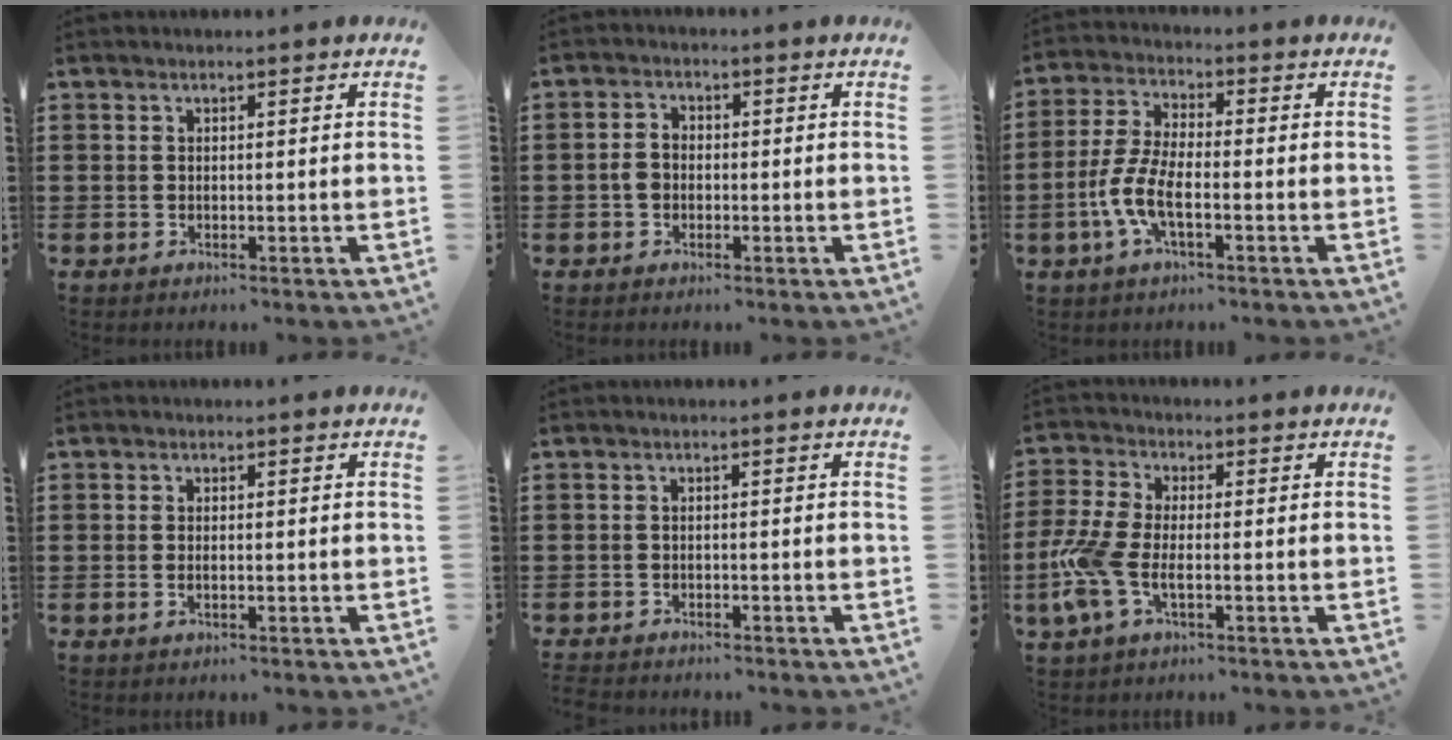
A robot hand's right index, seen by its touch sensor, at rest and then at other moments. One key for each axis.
{"total": 2.4, "fx": -0.6, "fy": 1.8, "fz": 1.5, "tx": -0.038, "ty": 0.002, "tz": -0.015}
{"total": 6.9, "fx": -2.7, "fy": 2.3, "fz": 5.9, "tx": -0.147, "ty": -0.013, "tz": -0.057}
{"total": 0.7, "fx": -0.2, "fy": 0.2, "fz": 0.7, "tx": -0.013, "ty": -0.005, "tz": -0.002}
{"total": 1.1, "fx": -1.1, "fy": 0.1, "fz": -0.1, "tx": -0.002, "ty": 0.002, "tz": -0.025}
{"total": 7.2, "fx": -2.2, "fy": 3.0, "fz": 6.2, "tx": -0.161, "ty": -0.016, "tz": -0.048}